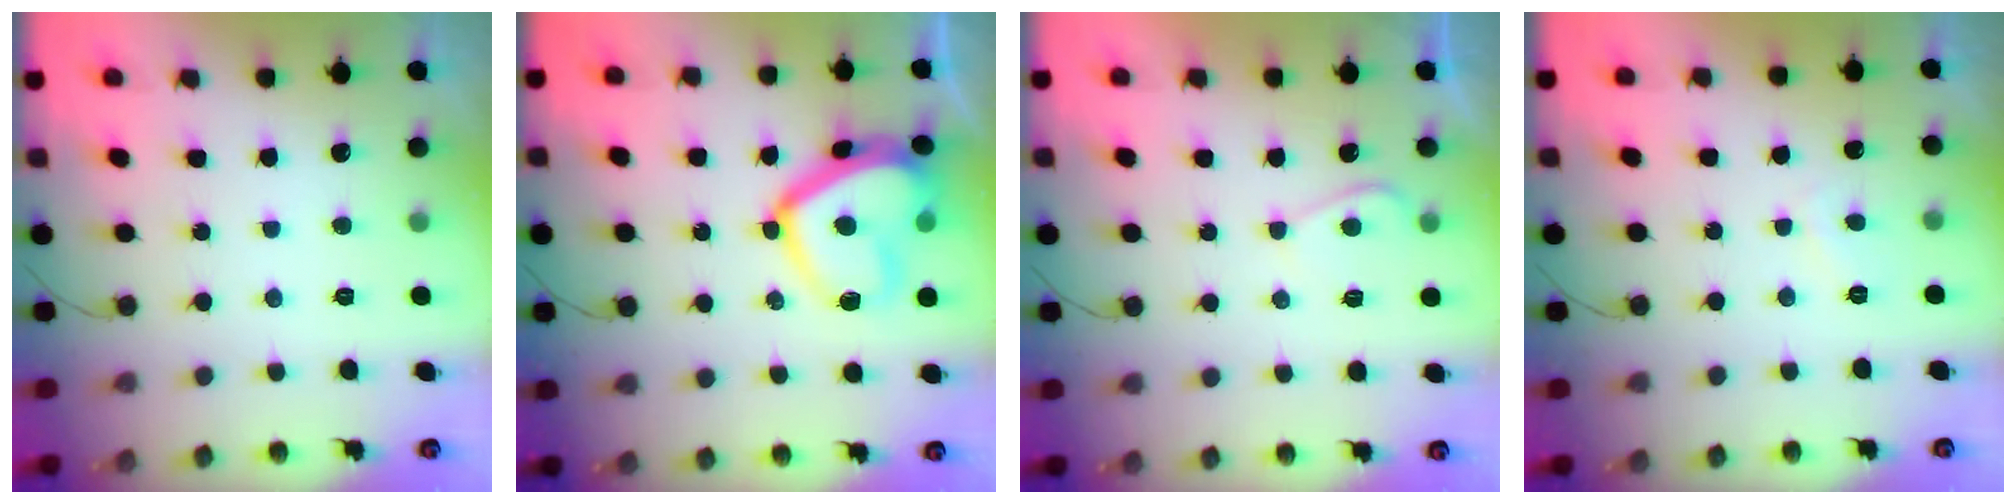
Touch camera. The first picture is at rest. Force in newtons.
{"total": 15.8, "press": 15.7, "slide": 1.6}
{"total": 3.9, "press": 3.8, "slide": 0.5}
{"total": 1.5, "press": 1.4, "slide": 0.6}